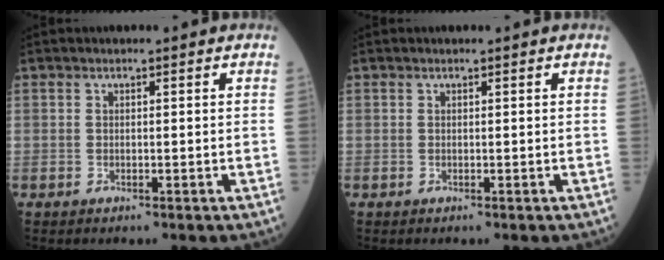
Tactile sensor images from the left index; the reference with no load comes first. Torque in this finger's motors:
{"motor_torque": [0.19, -0.02, -0.06, -0.01]}